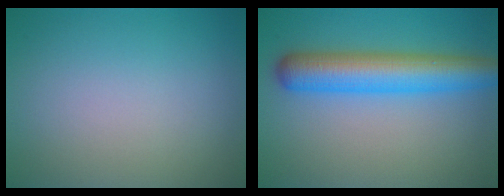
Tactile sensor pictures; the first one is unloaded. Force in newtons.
{"total": 6.8, "press": 6.8, "slide": 0.1}